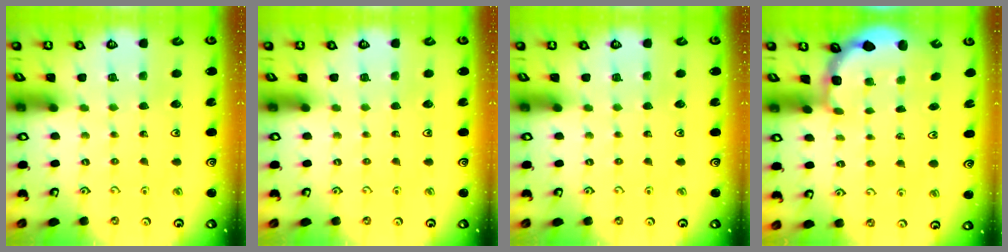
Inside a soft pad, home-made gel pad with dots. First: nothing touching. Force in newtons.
{"total": 0.0}
{"total": 0.0}
{"total": 2.7, "press": 2.3, "slide": 1.4}